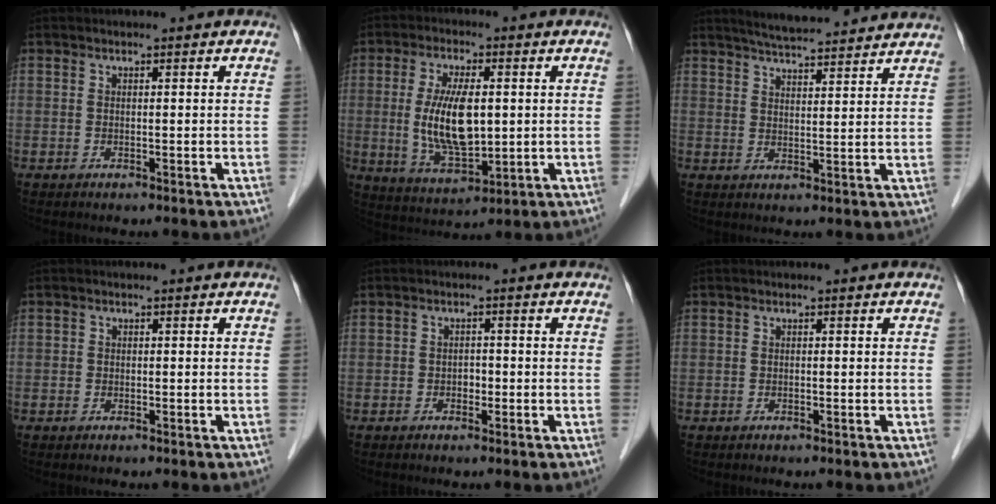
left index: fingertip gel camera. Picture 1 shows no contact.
{"total": 10.2, "force": [0.3, 3.6, 9.5], "torque": [-0.197, -0.006, 0.012]}
{"total": 12.1, "force": [11.2, 1.2, 4.6], "torque": [-0.073, 0.017, 0.152]}
{"total": 0.6, "force": [-0.3, 0.5, 0.0], "torque": [0.002, 0.001, -0.006]}
{"total": 1.4, "force": [-0.7, 1.0, 0.7], "torque": [-0.009, 0.001, -0.011]}
{"total": 0.0}